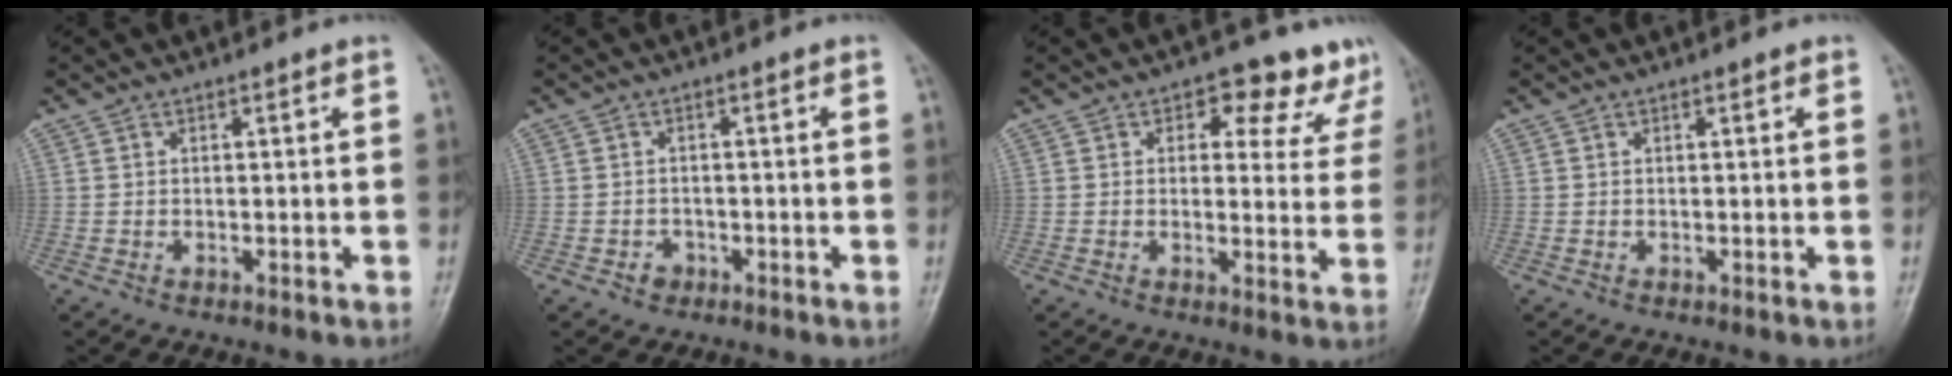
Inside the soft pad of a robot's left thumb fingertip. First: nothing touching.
{"total": 1.9, "force": [-1.0, 1.5, 0.4], "torque": [0.001, 0.010, -0.014]}
{"total": 9.5, "force": [6.7, 5.6, 3.9], "torque": [0.006, -0.028, 0.060]}
{"total": 0.6, "force": [0.3, 0.2, 0.4], "torque": [-0.006, 0.000, 0.002]}